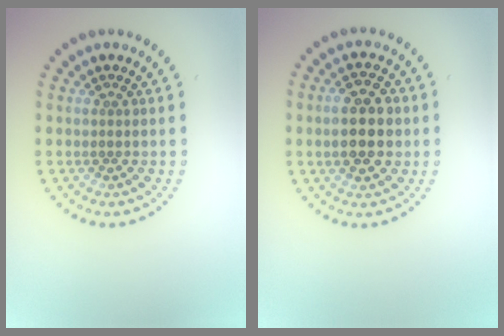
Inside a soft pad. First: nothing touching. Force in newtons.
{"total": 5.3, "press": 5.3, "slide": 0.1}